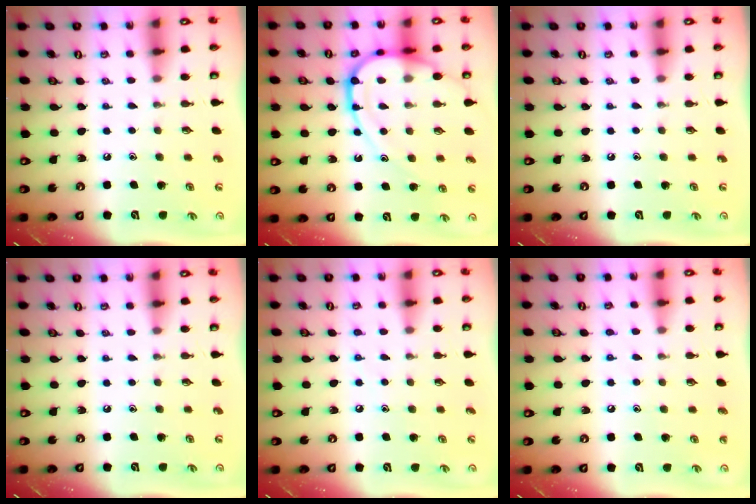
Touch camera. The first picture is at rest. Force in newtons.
{"total": 14.9, "press": 14.8, "slide": 1.9}
{"total": 0.0}
{"total": 0.0}
{"total": 5.7, "press": 5.7, "slide": 0.6}
{"total": 5.6, "press": 5.5, "slide": 0.5}